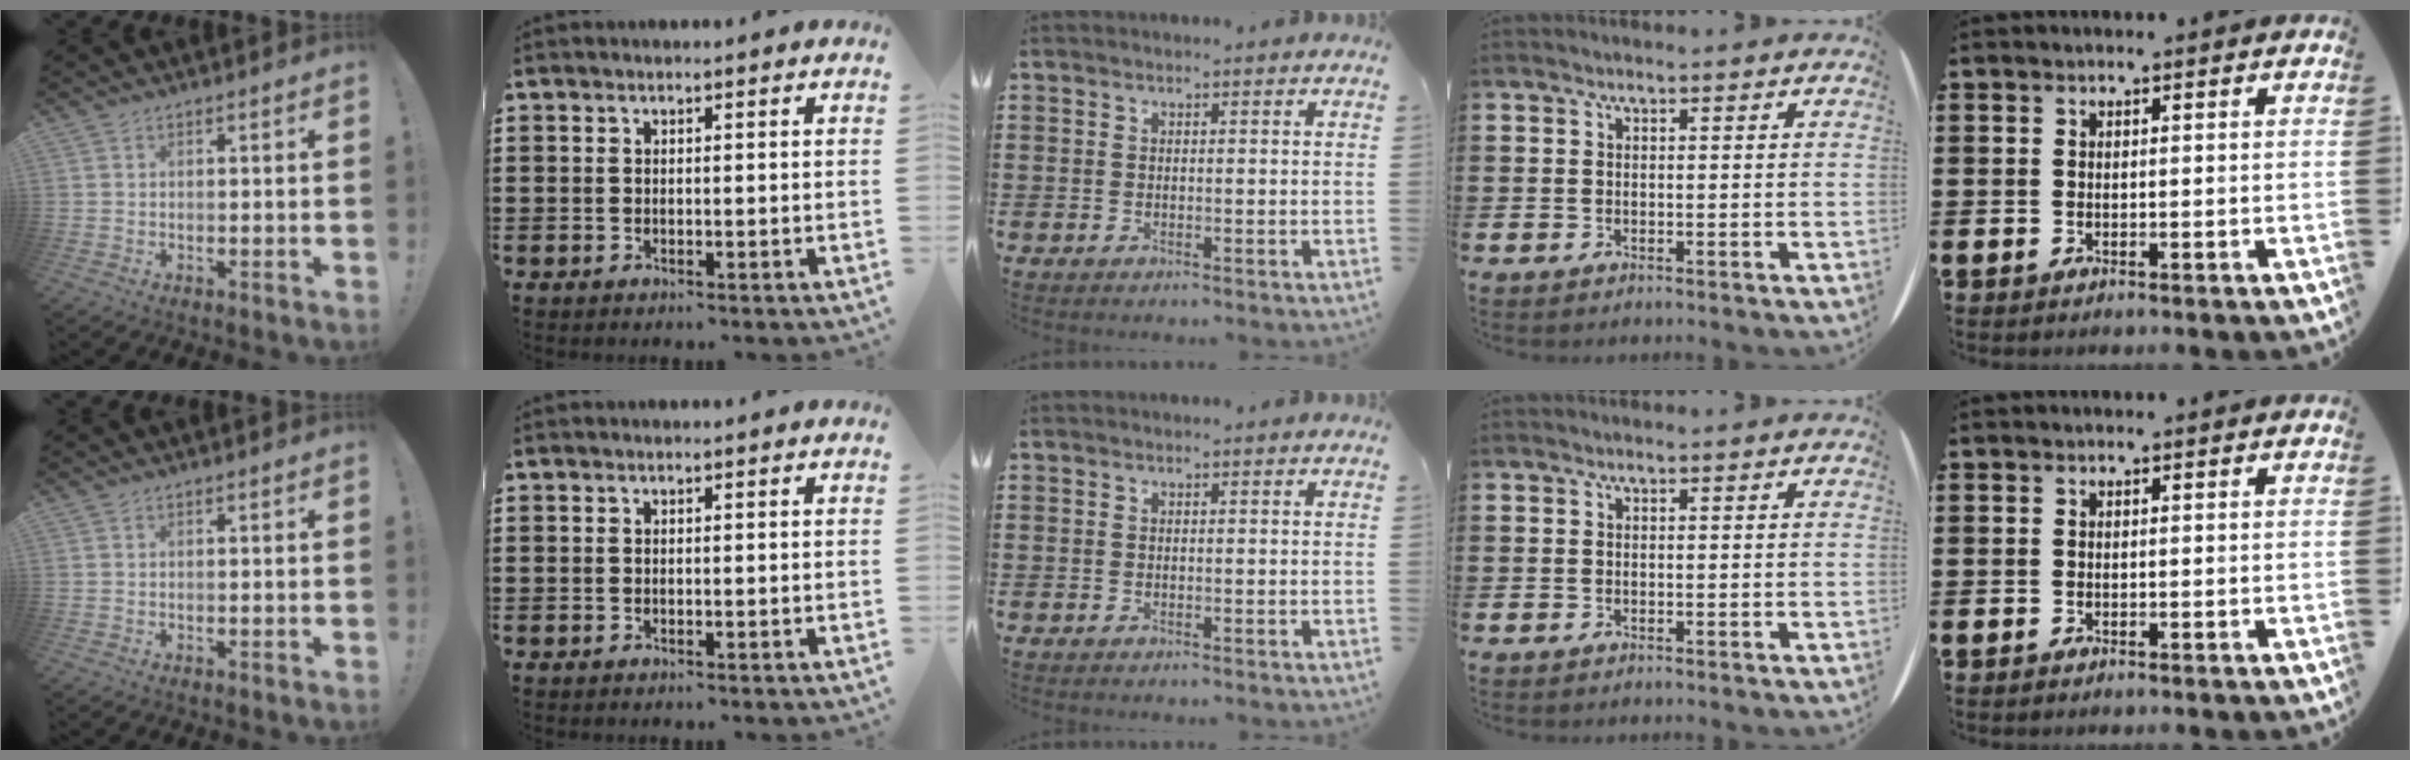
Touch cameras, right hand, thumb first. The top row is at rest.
{}